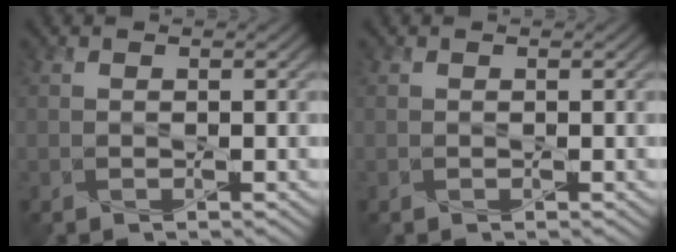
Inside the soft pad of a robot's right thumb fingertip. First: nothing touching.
{"total": 0.0}